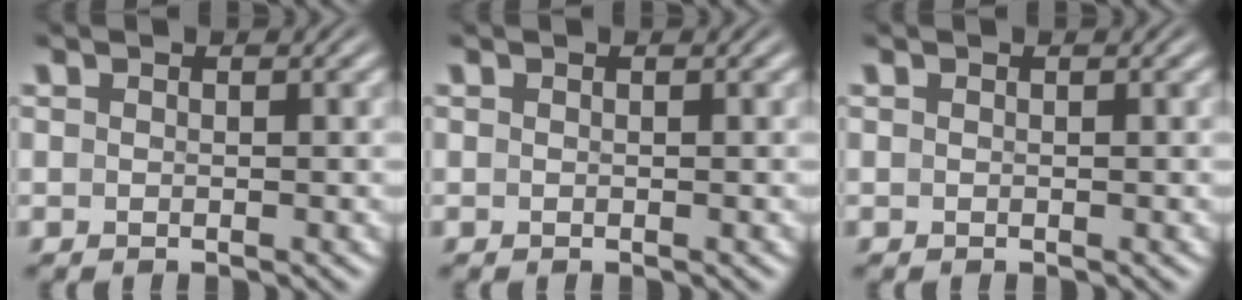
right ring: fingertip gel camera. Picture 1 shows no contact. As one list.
[{"total": 0.0}, {"total": 0.0}]